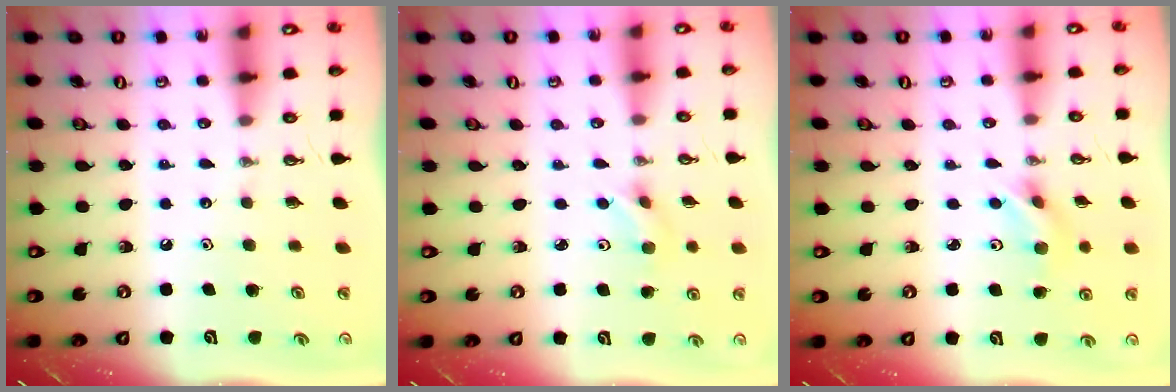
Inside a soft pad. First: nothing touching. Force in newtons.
{"total": 2.9, "press": 2.8, "slide": 0.6}
{"total": 5.4, "press": 4.5, "slide": 2.9}